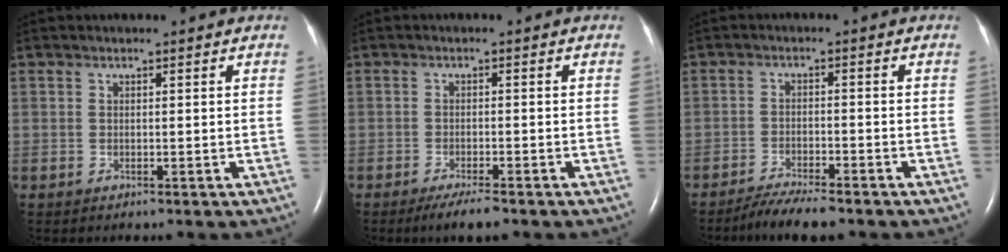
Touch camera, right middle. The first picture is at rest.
{"total": 3.7, "force": [-2.8, 0.4, 2.4], "torque": [-0.048, -0.008, -0.047]}
{"total": 5.7, "force": [-4.9, 0.4, 2.8], "torque": [-0.053, -0.017, -0.085]}